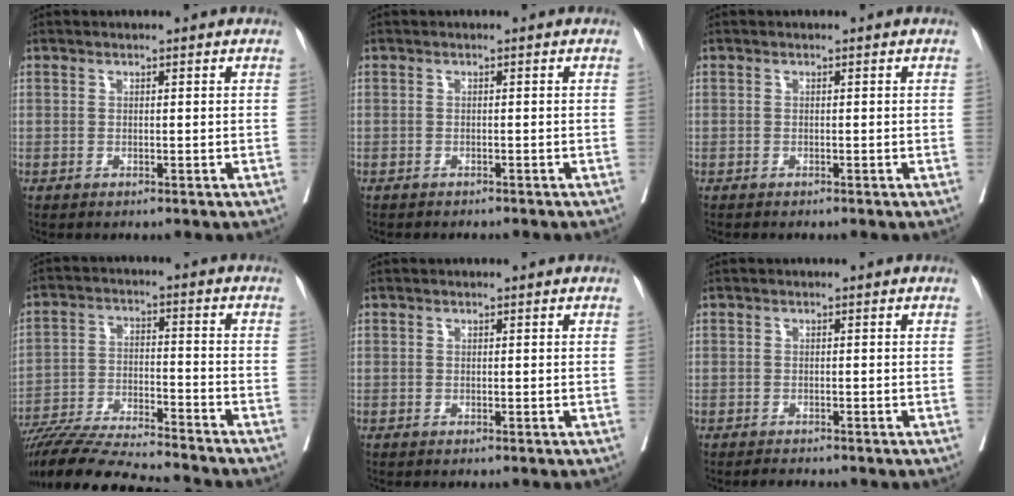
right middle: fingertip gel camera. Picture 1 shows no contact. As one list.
[{"total": 4.2, "force": [-3.7, 1.0, 1.5], "torque": [-0.024, -0.005, -0.045]}, {"total": 0.9, "force": [-0.9, 0.1, 0.3], "torque": [-0.006, -0.001, -0.013]}, {"total": 18.8, "force": [-17.1, 0.6, 7.7], "torque": [-0.147, -0.031, -0.280]}, {"total": 0.0}, {"total": 1.2, "force": [-1.2, 0.2, 0.2], "torque": [-0.006, -0.004, -0.015]}]